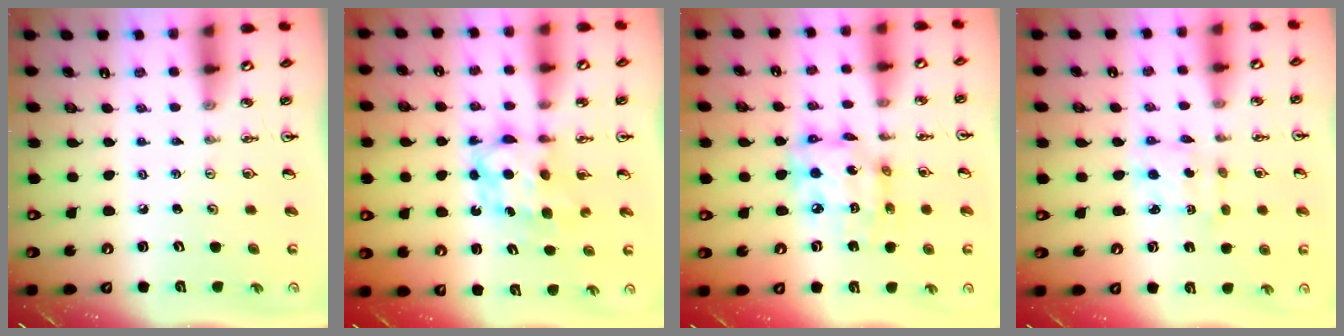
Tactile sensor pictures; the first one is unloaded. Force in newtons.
{"total": 6.2, "press": 6.2, "slide": 0.2}
{"total": 13.3, "press": 13.2, "slide": 1.3}
{"total": 2.3, "press": 2.2, "slide": 0.7}